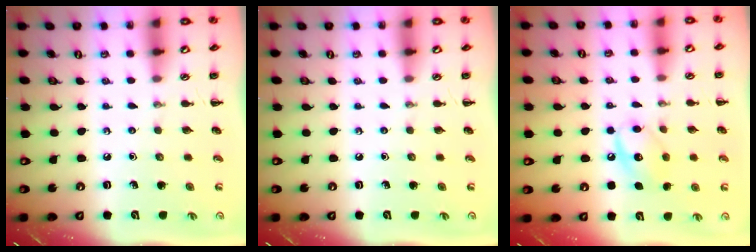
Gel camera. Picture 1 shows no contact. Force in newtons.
{"total": 0.0}
{"total": 9.8, "press": 9.8, "slide": 1.1}